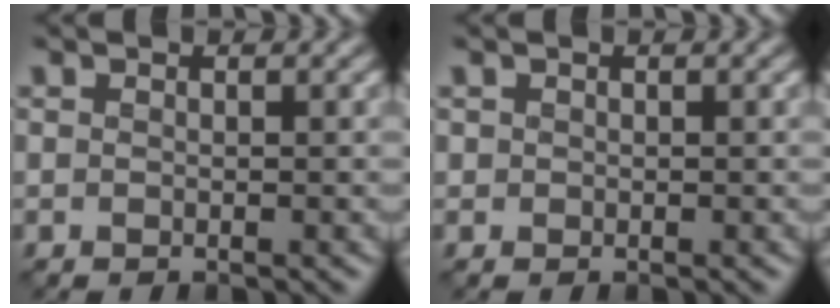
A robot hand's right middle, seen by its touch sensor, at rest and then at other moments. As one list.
[{"total": 0.0}]